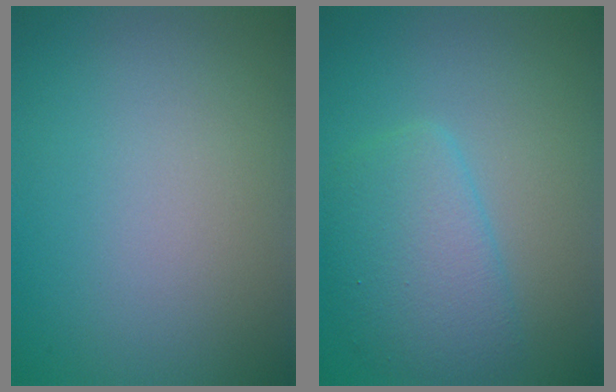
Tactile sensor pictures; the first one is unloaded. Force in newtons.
{"total": 4.1, "press": 4.1, "slide": 0.2}